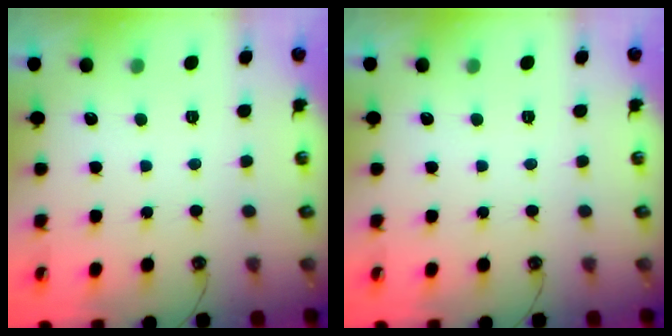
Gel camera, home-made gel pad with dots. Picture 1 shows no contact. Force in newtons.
{"total": 0.0}